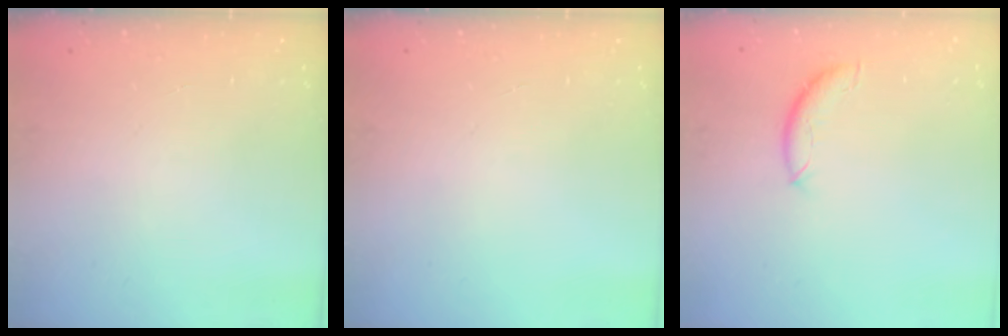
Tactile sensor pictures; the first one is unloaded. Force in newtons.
{"total": 0.0}
{"total": 7.8, "press": 7.8, "slide": 0.5}